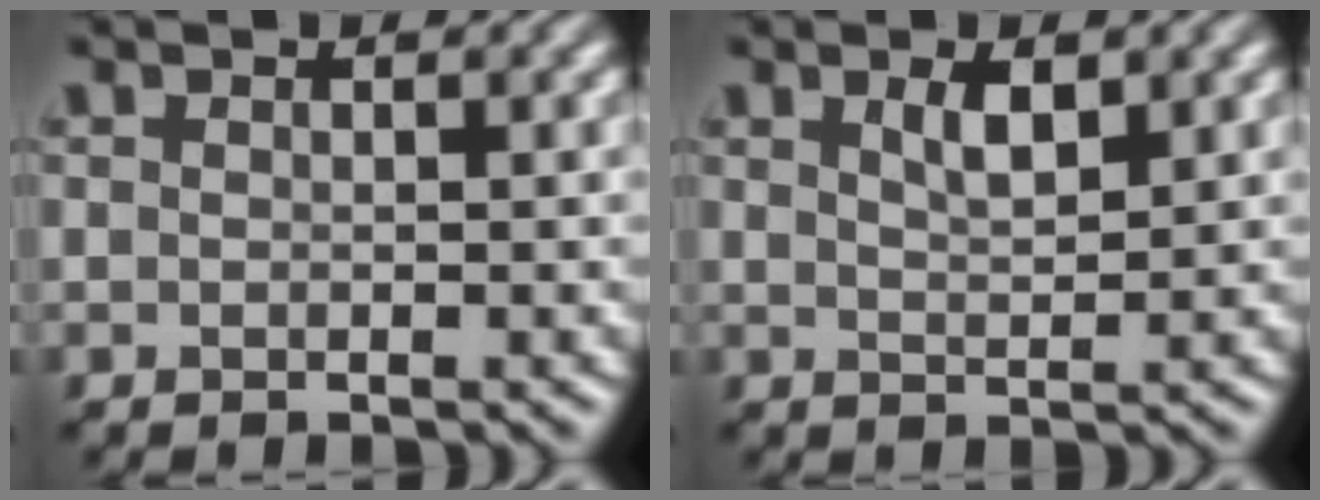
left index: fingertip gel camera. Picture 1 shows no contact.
{"total": 2.0, "force": [1.2, 0.6, 1.5], "torque": [-0.026, 0.000, 0.022]}